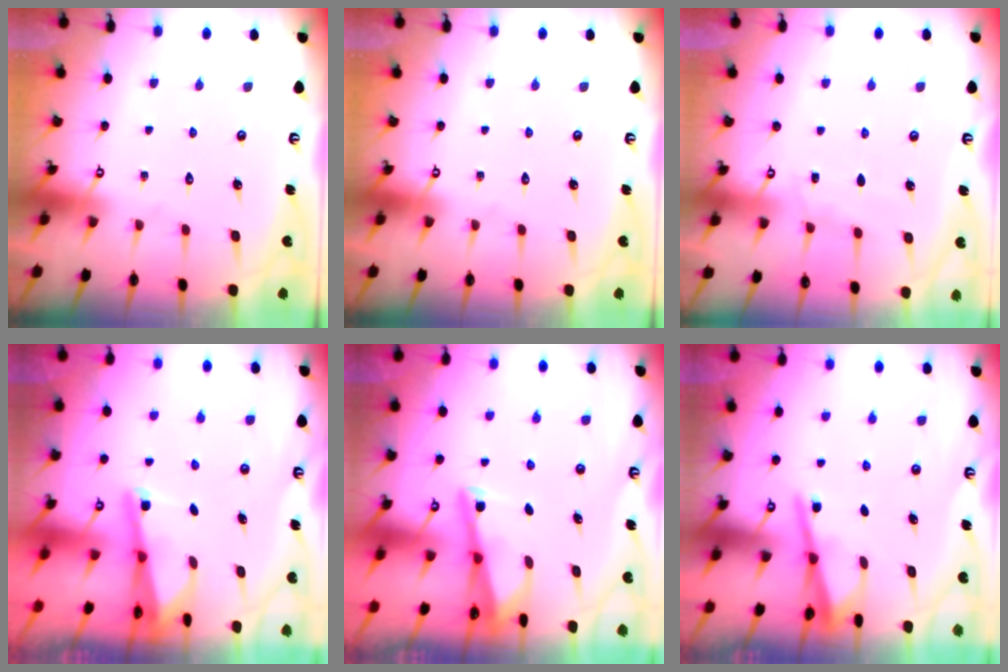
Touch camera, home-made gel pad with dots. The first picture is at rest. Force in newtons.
{"total": 0.0}
{"total": 4.3, "press": 4.3, "slide": 0.4}
{"total": 1.4, "press": 1.4, "slide": 0.2}
{"total": 2.9, "press": 2.9, "slide": 0.4}
{"total": 2.9, "press": 2.9, "slide": 0.2}